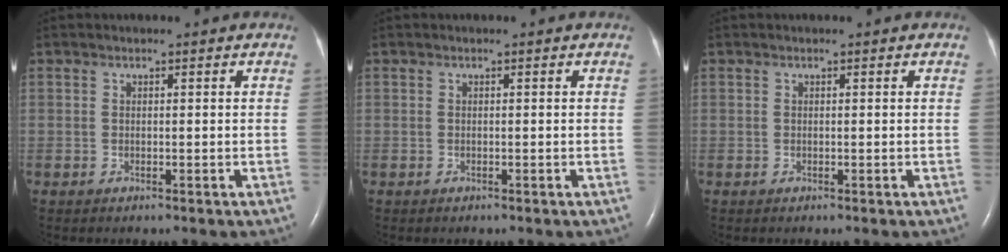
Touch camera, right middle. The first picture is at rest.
{"total": 0.0}
{"total": 0.0}